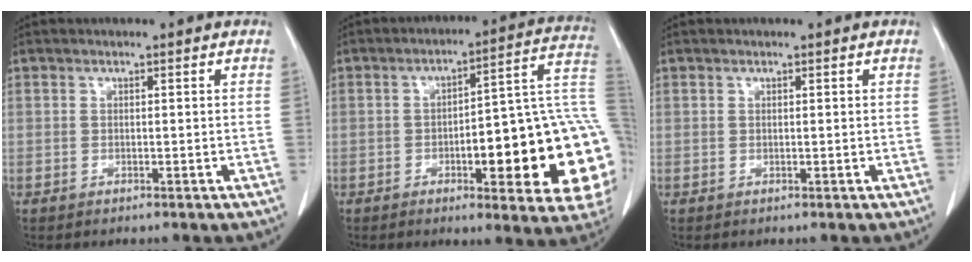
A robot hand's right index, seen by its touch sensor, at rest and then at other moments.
{"total": 22.3, "force": [-3.8, 4.3, 21.5], "torque": [-0.190, 0.025, -0.041]}
{"total": 0.0}